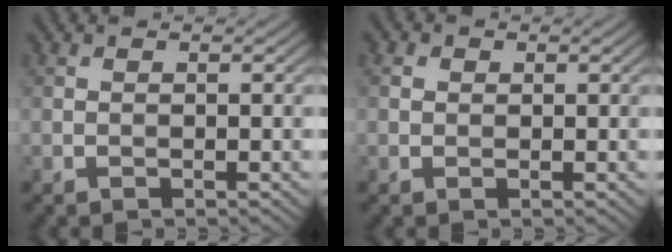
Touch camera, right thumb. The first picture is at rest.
{"total": 0.8, "force": [0.2, 0.8, 0.3], "torque": [-0.006, 0.000, 0.000]}